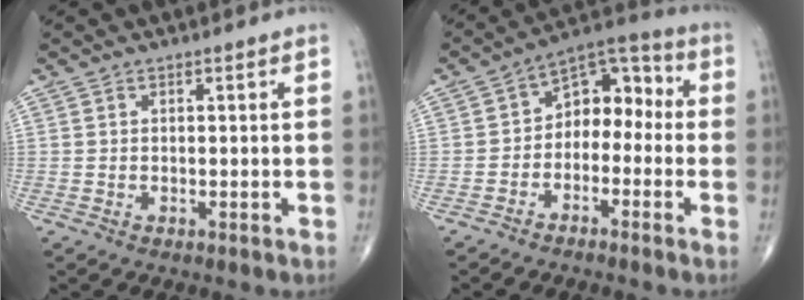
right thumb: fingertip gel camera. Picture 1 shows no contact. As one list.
[{"total": 9.7, "force": [-1.4, 6.8, 6.8], "torque": [-0.064, 0.052, -0.042]}]